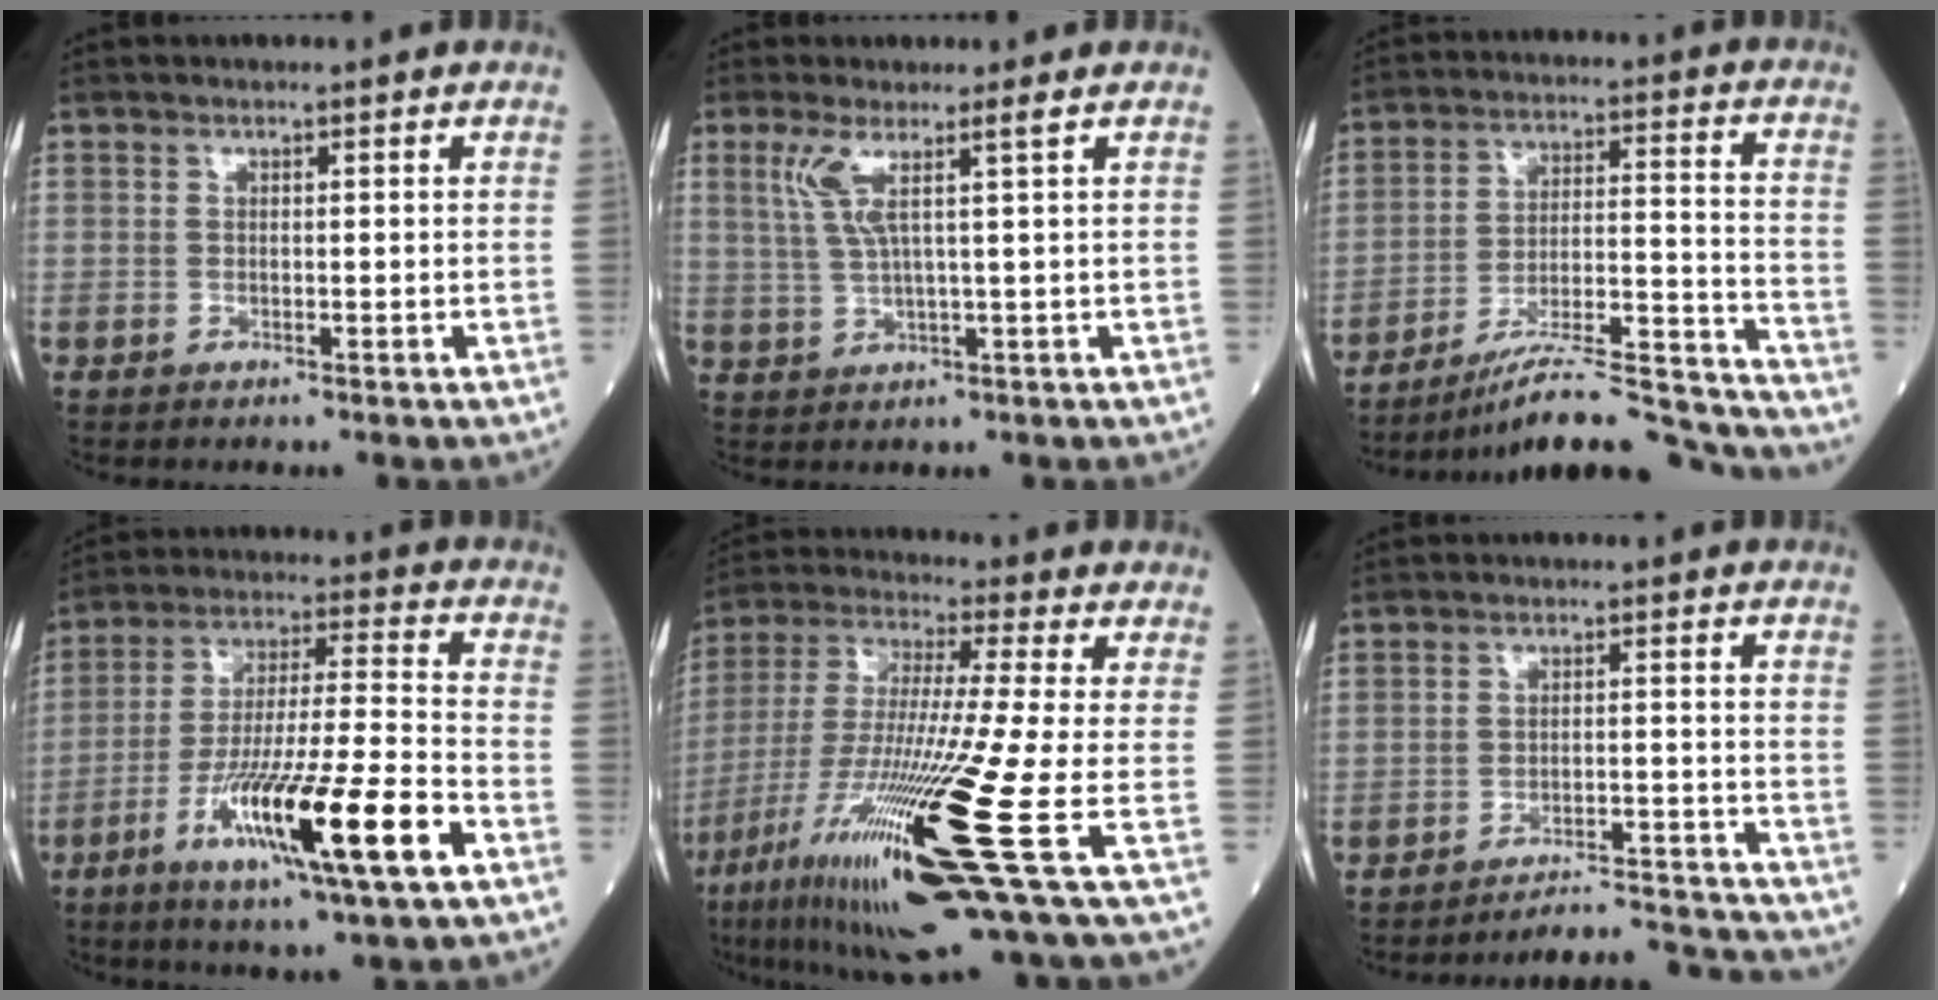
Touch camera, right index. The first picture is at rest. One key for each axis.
{"total": 4.5, "fx": 2.0, "fy": -0.8, "fz": 4.0, "tx": -0.091, "ty": 0.004, "tz": 0.046}
{"total": 20.9, "fx": -19.6, "fy": 0.3, "fz": 7.4, "tx": -0.085, "ty": 0.016, "tz": -0.290}
{"total": 18.1, "fx": -8.1, "fy": 0.6, "fz": 16.2, "tx": -0.296, "ty": -0.027, "tz": -0.140}
{"total": 23.3, "fx": -8.8, "fy": -0.5, "fz": 21.6, "tx": -0.406, "ty": -0.055, "tz": -0.163}
{"total": 10.4, "fx": -10.4, "fy": -1.0, "fz": -0.3, "tx": 0.005, "ty": 0.013, "tz": -0.147}